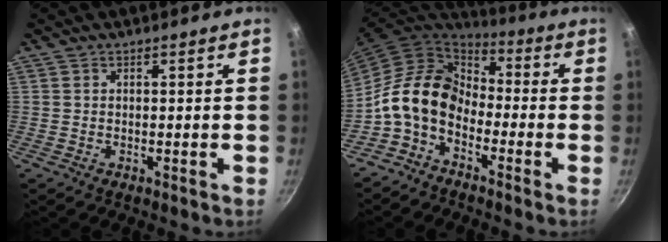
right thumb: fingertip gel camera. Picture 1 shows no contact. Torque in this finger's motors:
{"motor_torque": [1.68, 2.49, 1.28, -1.47, 0.16]}